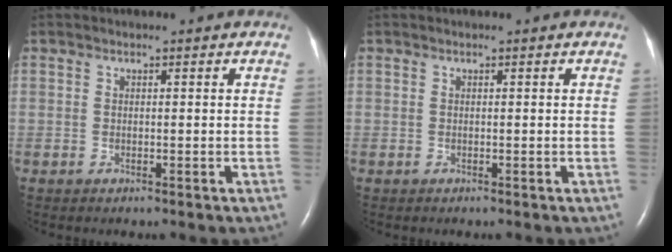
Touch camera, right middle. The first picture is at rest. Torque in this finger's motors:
{"motor_torque": [0.12, -0.06, 0.02, -0.01]}